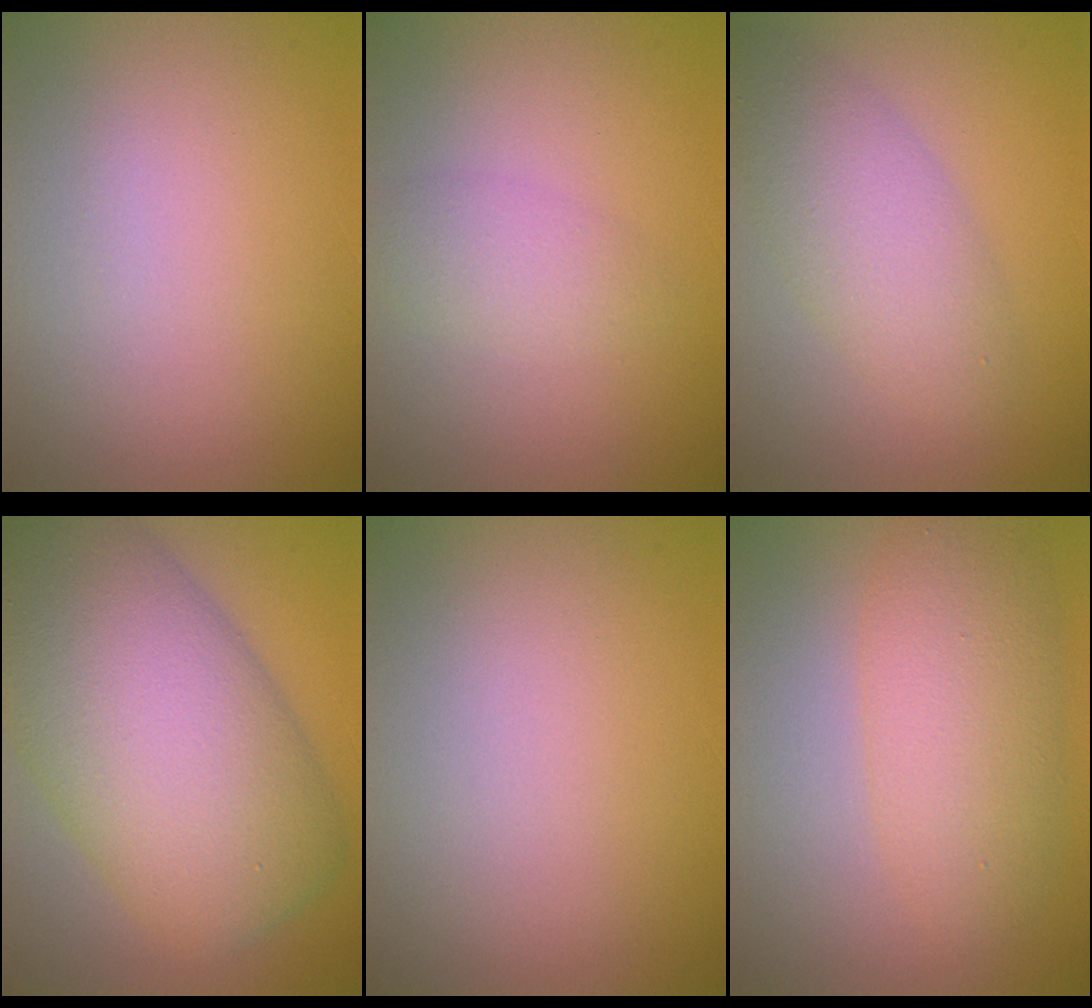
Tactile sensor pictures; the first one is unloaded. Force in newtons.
{"total": 2.1, "press": 2.1, "slide": 0.1}
{"total": 4.6, "press": 4.6, "slide": 0.2}
{"total": 14.4, "press": 14.3, "slide": 0.8}
{"total": 0.0}
{"total": 5.2, "press": 5.2, "slide": 0.2}